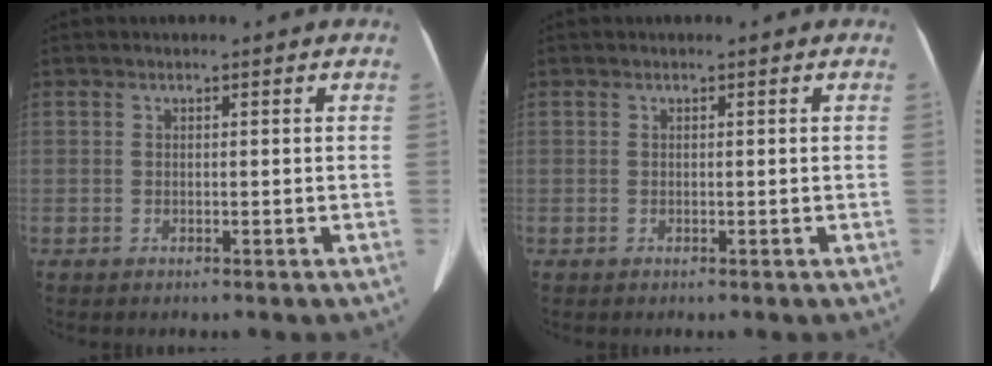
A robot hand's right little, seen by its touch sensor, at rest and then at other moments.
{"total": 0.0}